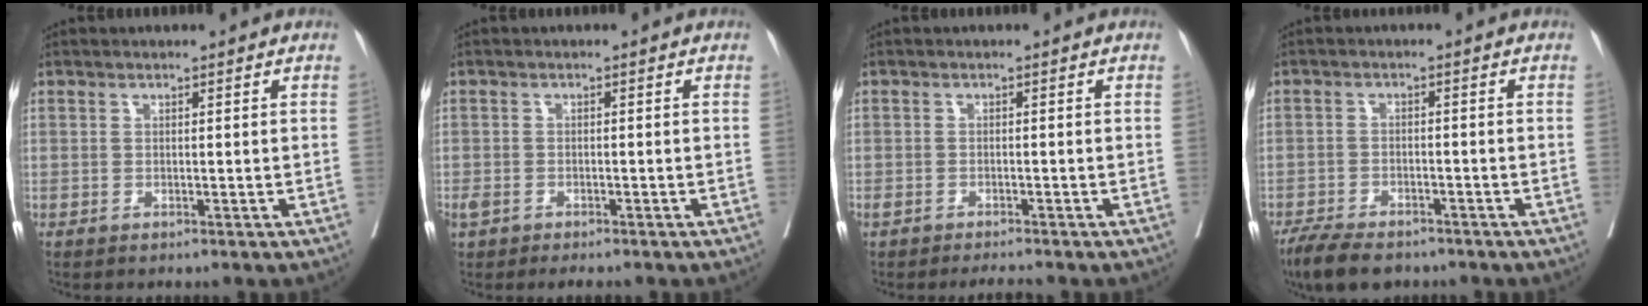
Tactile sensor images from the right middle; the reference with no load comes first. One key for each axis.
{"total": 3.4, "fx": -2.5, "fy": 1.6, "fz": 1.7, "tx": -0.033, "ty": -0.002, "tz": -0.037}
{"total": 2.3, "fx": -2.1, "fy": 0.3, "fz": 0.9, "tx": -0.017, "ty": -0.002, "tz": -0.034}
{"total": 8.1, "fx": -6.4, "fy": 2.9, "fz": 3.9, "tx": -0.062, "ty": -0.009, "tz": -0.103}